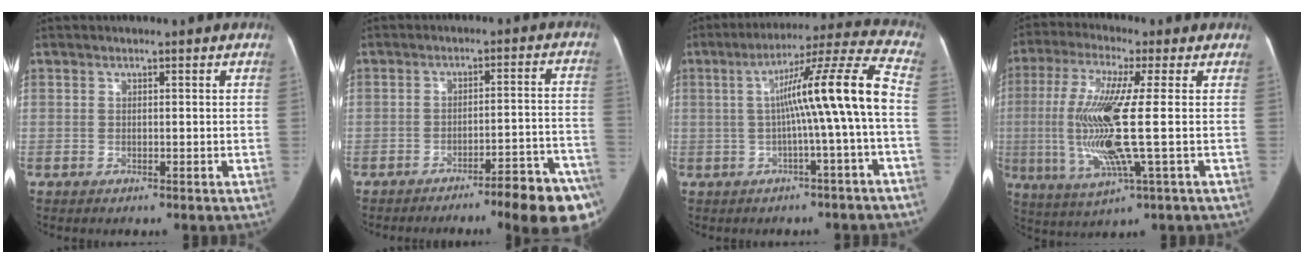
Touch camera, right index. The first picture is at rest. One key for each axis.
{"total": 13.8, "fx": -10.4, "fy": 0.5, "fz": 9.1, "tx": -0.052, "ty": 0.037, "tz": -0.140}
{"total": 13.2, "fx": -1.1, "fy": -1.5, "fz": 13.0, "tx": -0.196, "ty": 0.028, "tz": -0.022}
{"total": 14.3, "fx": -0.8, "fy": 0.7, "fz": 14.2, "tx": -0.304, "ty": -0.007, "tz": -0.019}